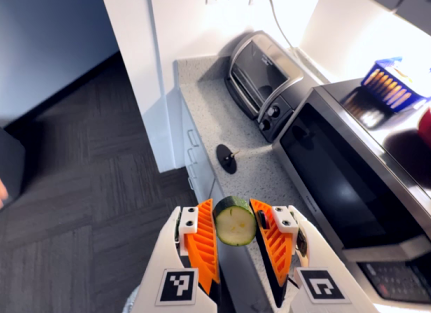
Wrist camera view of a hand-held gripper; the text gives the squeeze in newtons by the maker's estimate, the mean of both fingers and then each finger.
{"total": 9.6, "left": 9.6, "right": 9.6}